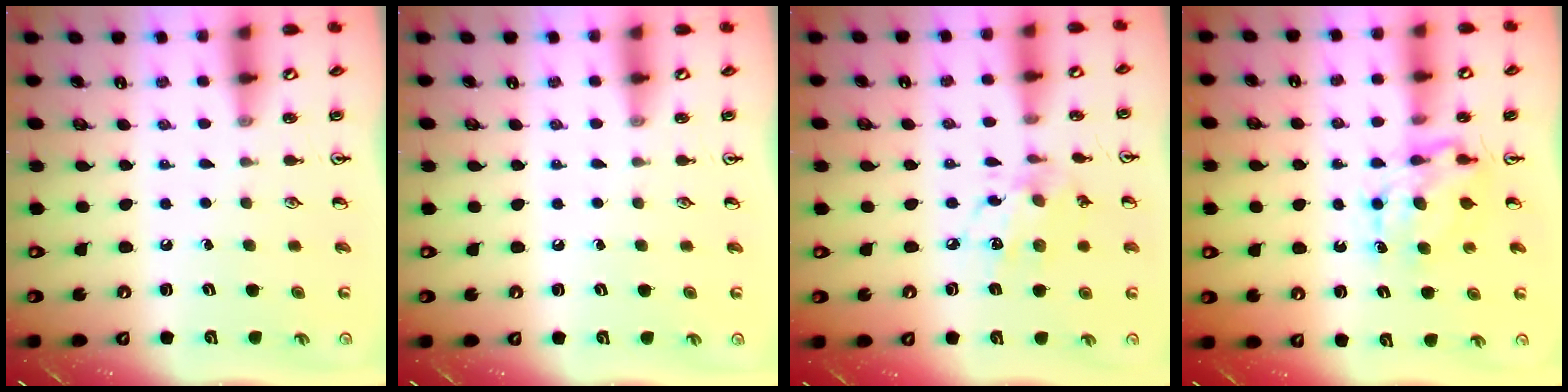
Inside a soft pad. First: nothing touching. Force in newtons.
{"total": 0.0}
{"total": 9.7, "press": 9.7, "slide": 0.7}
{"total": 7.2, "press": 7.1, "slide": 0.6}